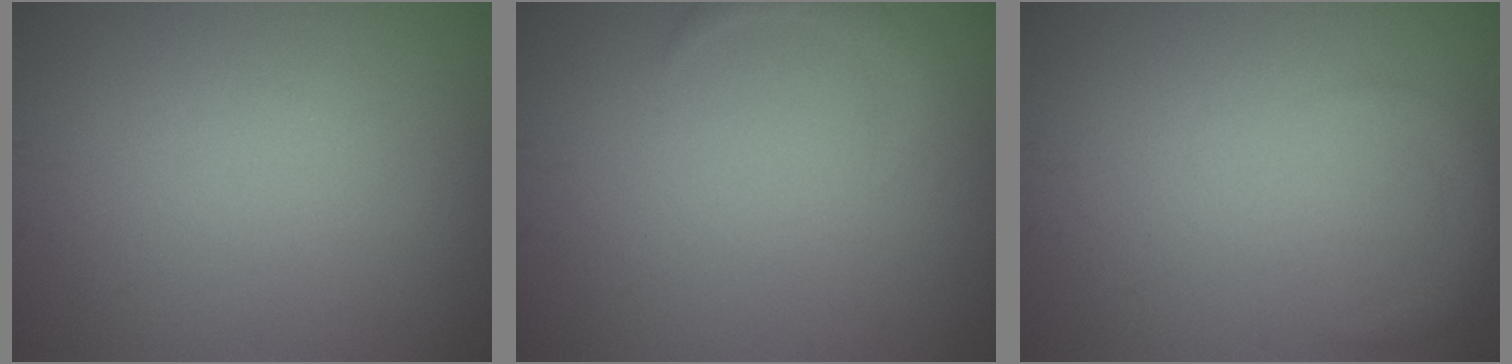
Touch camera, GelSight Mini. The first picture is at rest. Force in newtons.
{"total": 1.3, "press": 1.3, "slide": 0.1}
{"total": 1.5, "press": 1.5, "slide": 0.1}